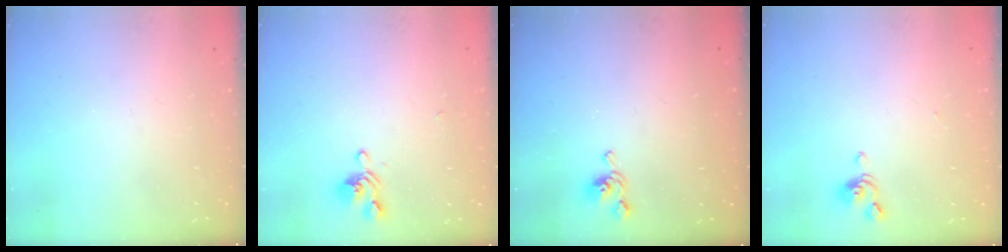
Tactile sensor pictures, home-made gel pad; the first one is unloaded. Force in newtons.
{"total": 1.3, "press": 0.9, "slide": 1.0}
{"total": 4.7, "press": 4.7, "slide": 0.5}
{"total": 0.8, "press": 0.6, "slide": 0.5}